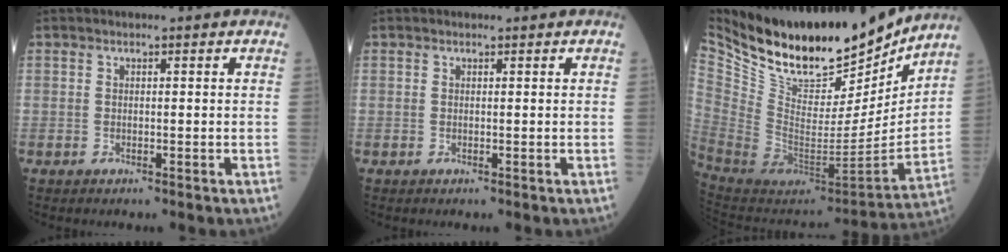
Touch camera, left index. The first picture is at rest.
{"total": 0.0}
{"total": 25.1, "force": [20.5, 8.3, 11.9], "torque": [-0.233, -0.034, 0.346]}